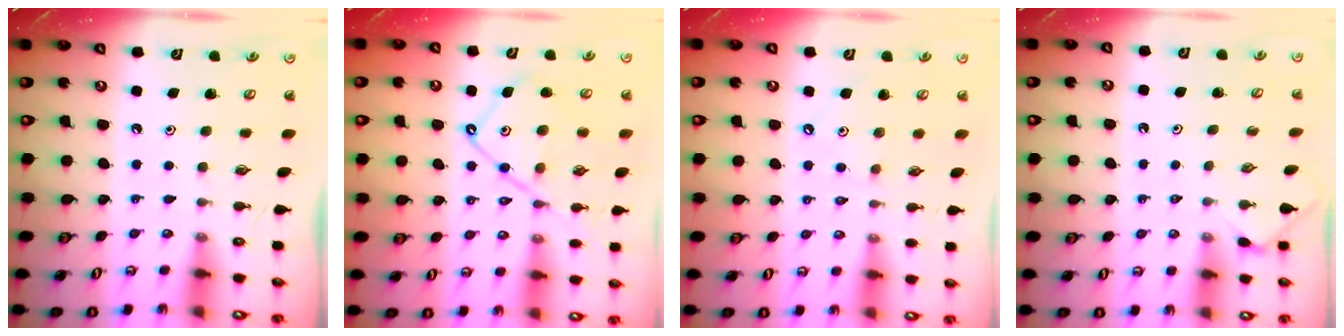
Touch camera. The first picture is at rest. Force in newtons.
{"total": 12.5, "press": 12.5, "slide": 1.1}
{"total": 1.8, "press": 1.8, "slide": 0.3}
{"total": 2.4, "press": 2.4, "slide": 0.5}